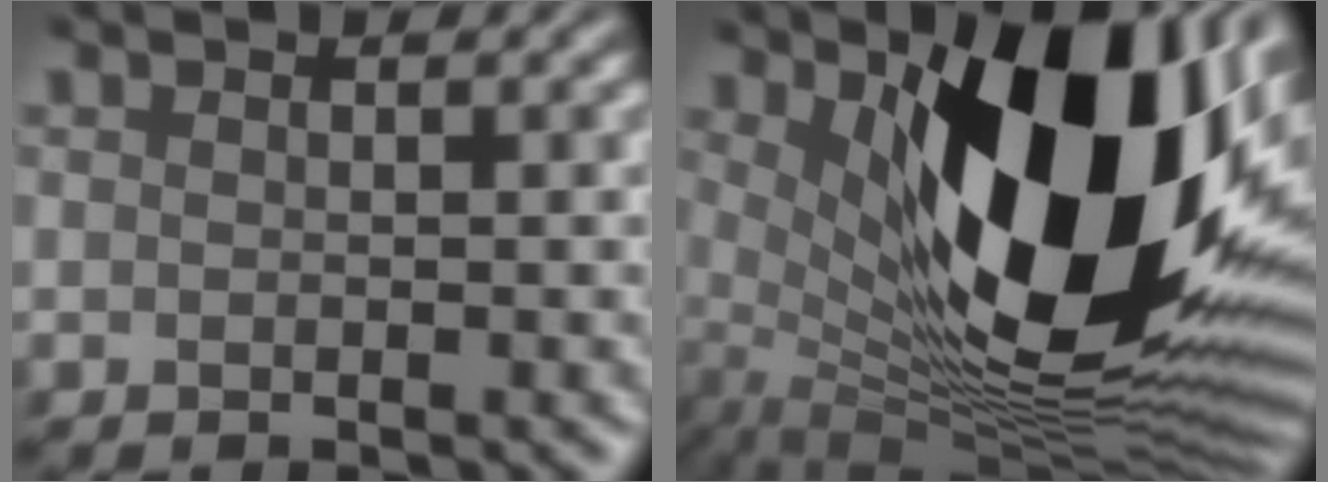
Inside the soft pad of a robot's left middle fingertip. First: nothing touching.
{"total": 16.1, "force": [3.7, 6.6, 14.3], "torque": [-0.205, -0.010, 0.065]}